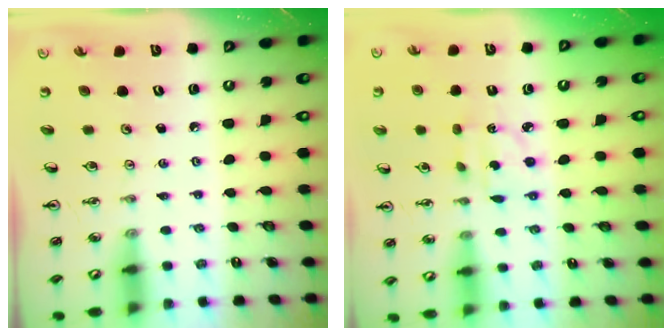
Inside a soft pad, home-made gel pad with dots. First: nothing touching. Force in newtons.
{"total": 3.2, "press": 3.2, "slide": 0.1}